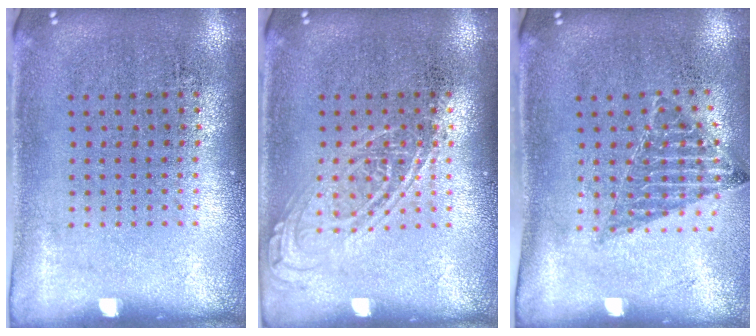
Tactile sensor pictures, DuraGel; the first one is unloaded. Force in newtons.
{"total": 2.0, "press": 2.0, "slide": 0.2}
{"total": 1.0, "press": 0.9, "slide": 0.4}